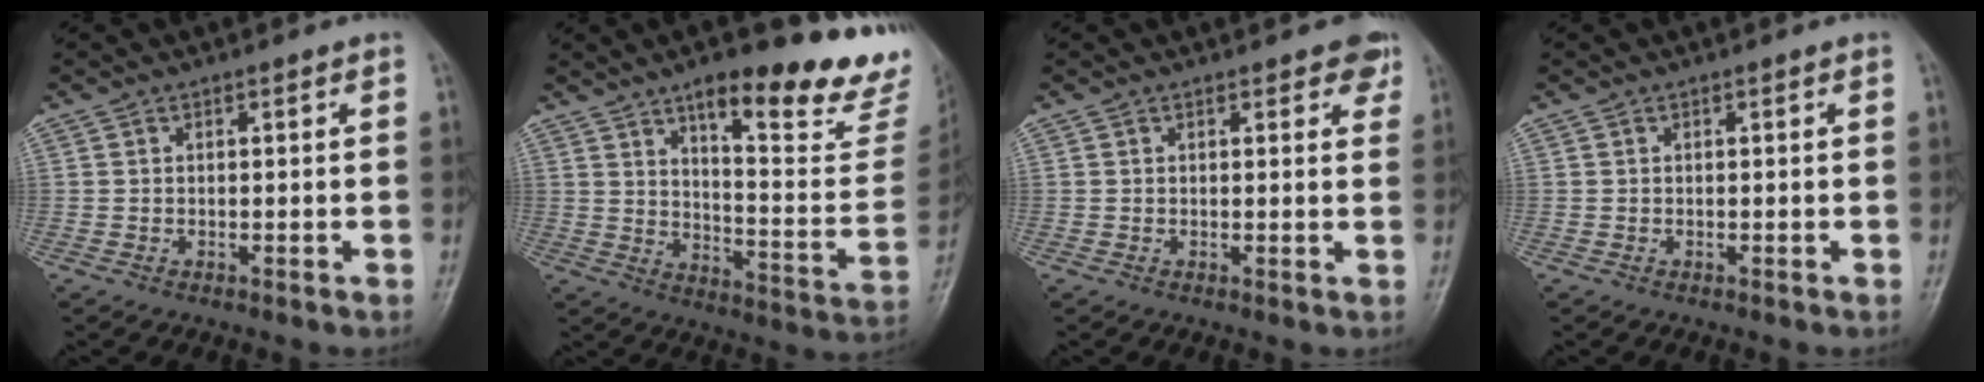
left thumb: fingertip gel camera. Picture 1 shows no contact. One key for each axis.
{"total": 23.5, "fx": 16.6, "fy": 5.6, "fz": 15.6, "tx": -0.166, "ty": -0.094, "tz": 0.225}
{"total": 3.2, "fx": 2.1, "fy": 1.5, "fz": 1.8, "tx": 0.003, "ty": -0.007, "tz": 0.020}
{"total": 0.0}